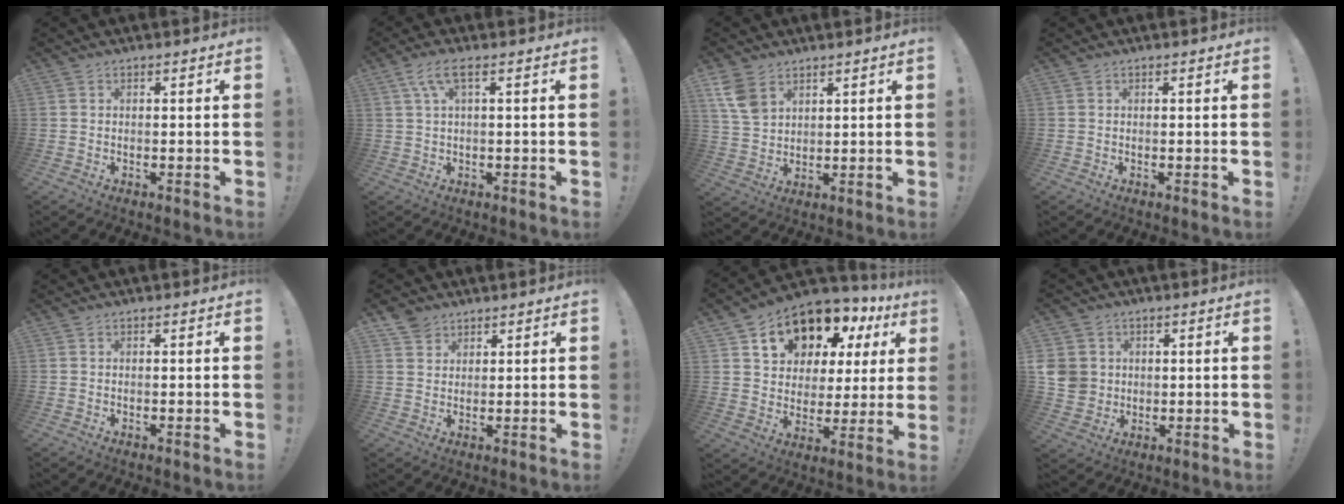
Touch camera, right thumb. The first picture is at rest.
{"total": 5.3, "force": [1.7, 1.1, 4.9], "torque": [-0.098, 0.002, 0.032]}
{"total": 8.6, "force": [5.1, 5.6, 4.2], "torque": [-0.071, -0.015, 0.103]}
{"total": 0.0}
{"total": 0.0}
{"total": 4.6, "force": [3.5, 2.9, 0.6], "torque": [-0.003, -0.020, 0.065]}
{"total": 13.6, "force": [9.1, 8.3, 5.7], "torque": [-0.093, -0.070, 0.172]}
{"total": 7.4, "force": [1.1, 6.9, 2.2], "torque": [-0.046, -0.004, 0.026]}